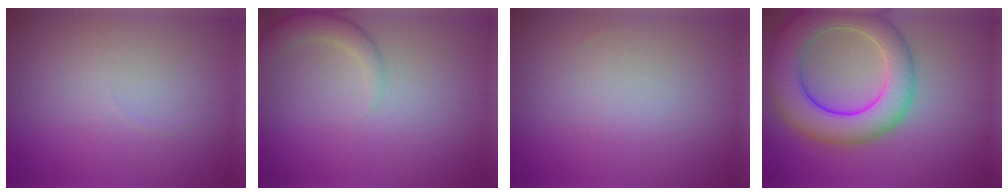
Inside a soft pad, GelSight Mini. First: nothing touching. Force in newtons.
{"total": 2.5, "press": 2.5, "slide": 0.2}
{"total": 0.0}
{"total": 9.0, "press": 9.0, "slide": 0.2}